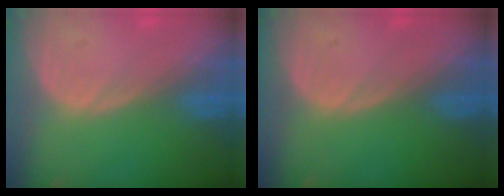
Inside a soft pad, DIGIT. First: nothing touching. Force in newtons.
{"total": 0.0}